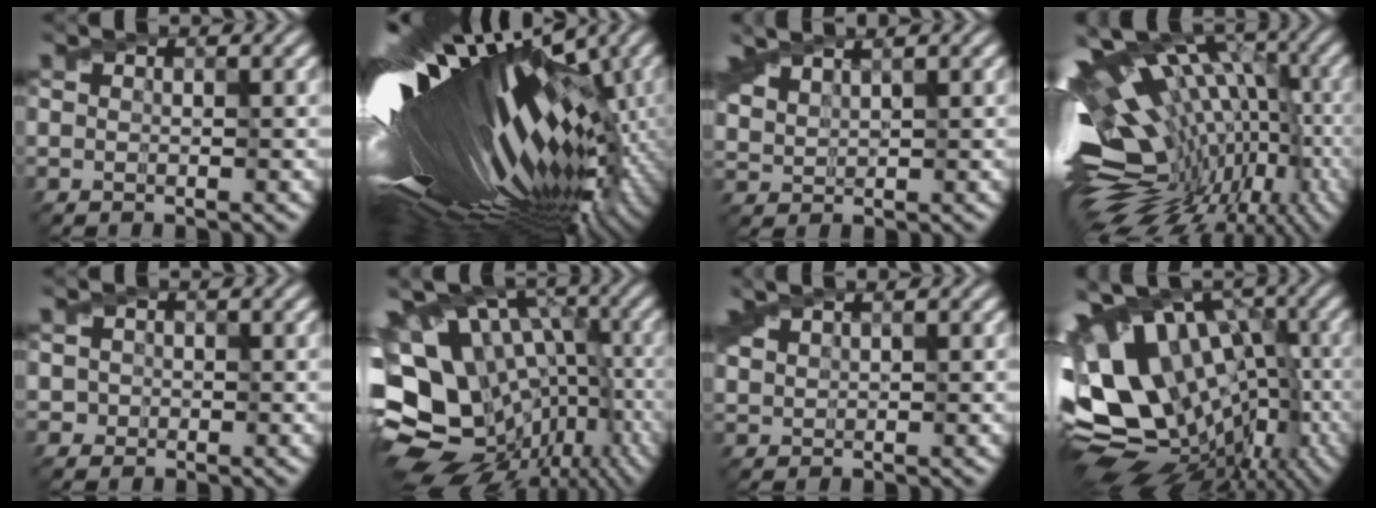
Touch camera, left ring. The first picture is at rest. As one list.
[{"total": 20.1, "force": [2.6, 7.3, 18.6], "torque": [-0.334, -0.012, 0.063]}, {"total": 2.5, "force": [2.2, 0.6, 1.0], "torque": [-0.037, 0.011, 0.058]}, {"total": 18.3, "force": [-1.9, 10.2, 15.0], "torque": [-0.226, -0.012, -0.002]}, {"total": 1.2, "force": [0.1, 1.1, 0.3], "torque": [0.007, 0.005, 0.005]}, {"total": 16.1, "force": [-4.0, 11.7, 10.2], "torque": [-0.170, 0.011, -0.024]}, {"total": 1.2, "force": [1.2, 0.0, 0.3], "torque": [-0.018, 0.009, 0.038]}, {"total": 15.4, "force": [-1.4, 9.8, 11.8], "torque": [-0.195, 0.003, -0.010]}]